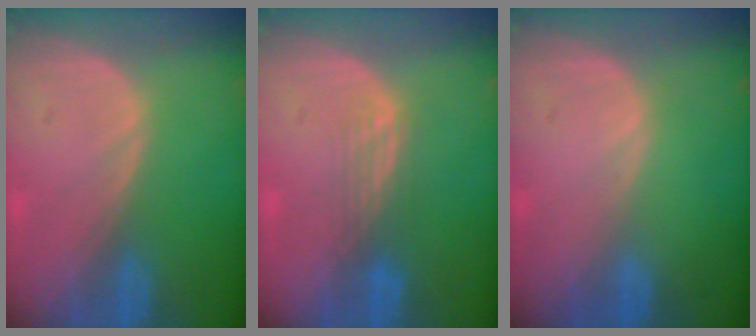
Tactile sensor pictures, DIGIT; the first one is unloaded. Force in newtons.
{"total": 3.0, "press": 2.5, "slide": 1.6}
{"total": 0.0}